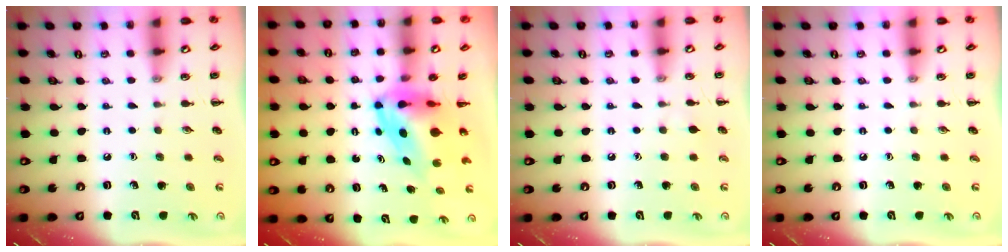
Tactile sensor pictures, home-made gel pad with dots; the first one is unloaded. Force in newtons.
{"total": 7.3, "press": 7.1, "slide": 1.9}
{"total": 2.7, "press": 2.5, "slide": 1.0}
{"total": 0.0}